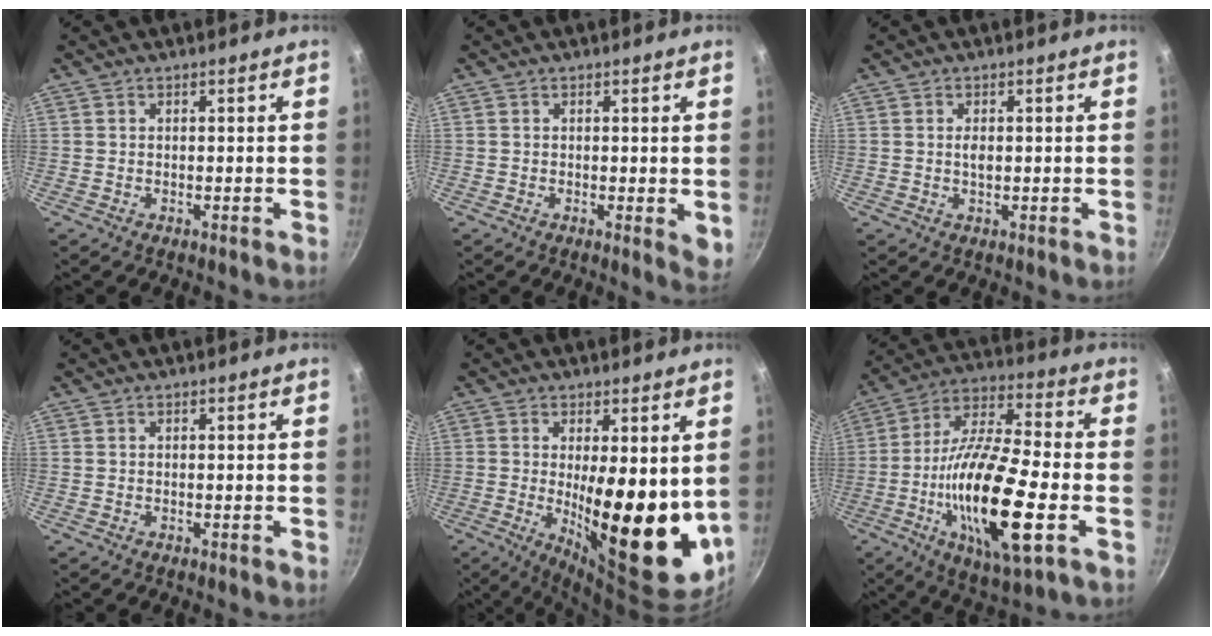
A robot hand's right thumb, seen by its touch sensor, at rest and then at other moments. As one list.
[{"total": 3.1, "force": [0.3, 1.3, 2.8], "torque": [-0.031, -0.007, 0.003]}, {"total": 1.7, "force": [0.2, 0.9, 1.4], "torque": [-0.020, 0.001, 0.001]}, {"total": 0.0}, {"total": 17.8, "force": [0.4, 5.9, 16.8], "torque": [-0.212, -0.035, 0.020]}, {"total": 22.6, "force": [-5.5, 6.5, 20.9], "torque": [-0.392, 0.018, -0.108]}]